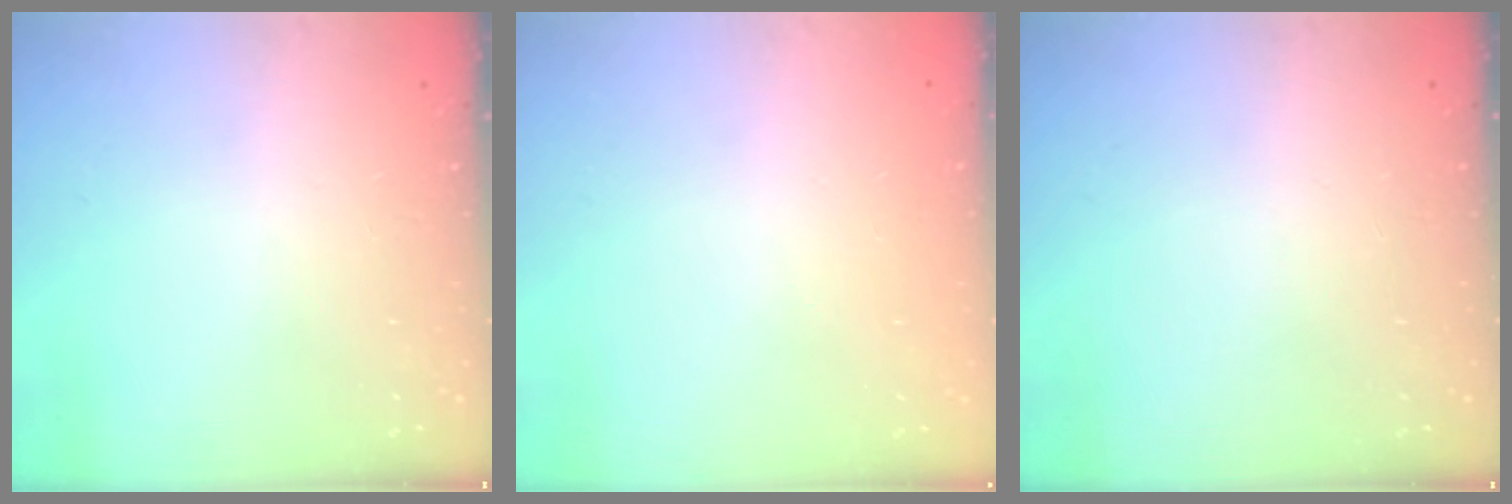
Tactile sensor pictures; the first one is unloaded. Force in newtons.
{"total": 0.0}
{"total": 0.0}